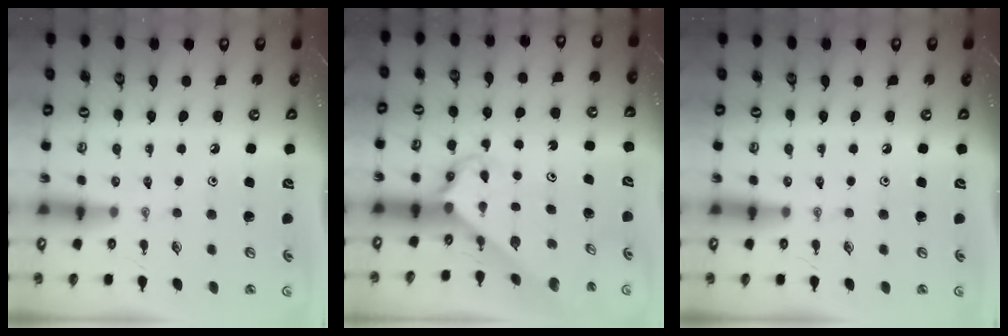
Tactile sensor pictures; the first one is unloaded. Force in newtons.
{"total": 2.8, "press": 2.8, "slide": 0.2}
{"total": 0.0}